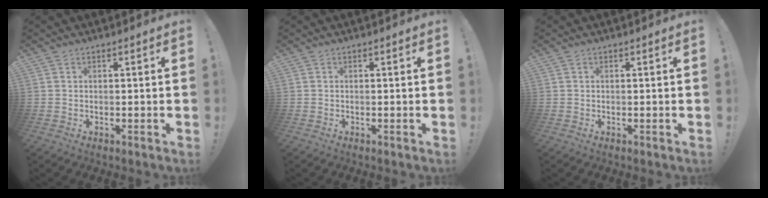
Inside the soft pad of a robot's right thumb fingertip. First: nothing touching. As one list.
[{"total": 0.0}, {"total": 0.0}]